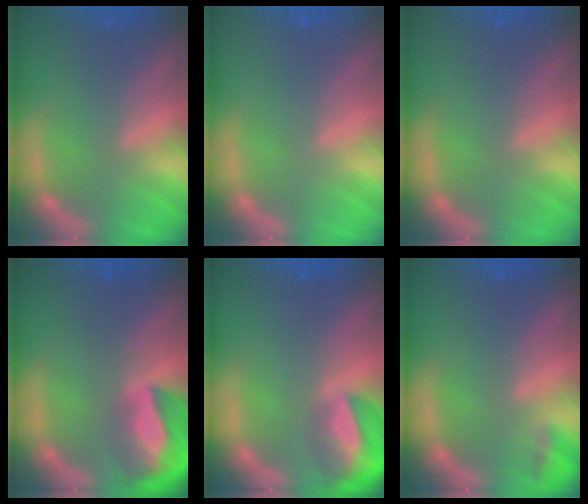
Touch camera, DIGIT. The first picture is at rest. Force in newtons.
{"total": 0.0}
{"total": 0.0}
{"total": 9.4}
{"total": 7.4}
{"total": 1.4}